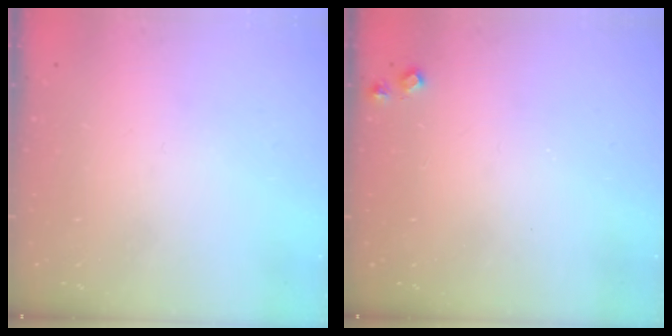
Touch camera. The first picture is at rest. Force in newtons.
{"total": 5.7, "press": 5.7, "slide": 0.8}